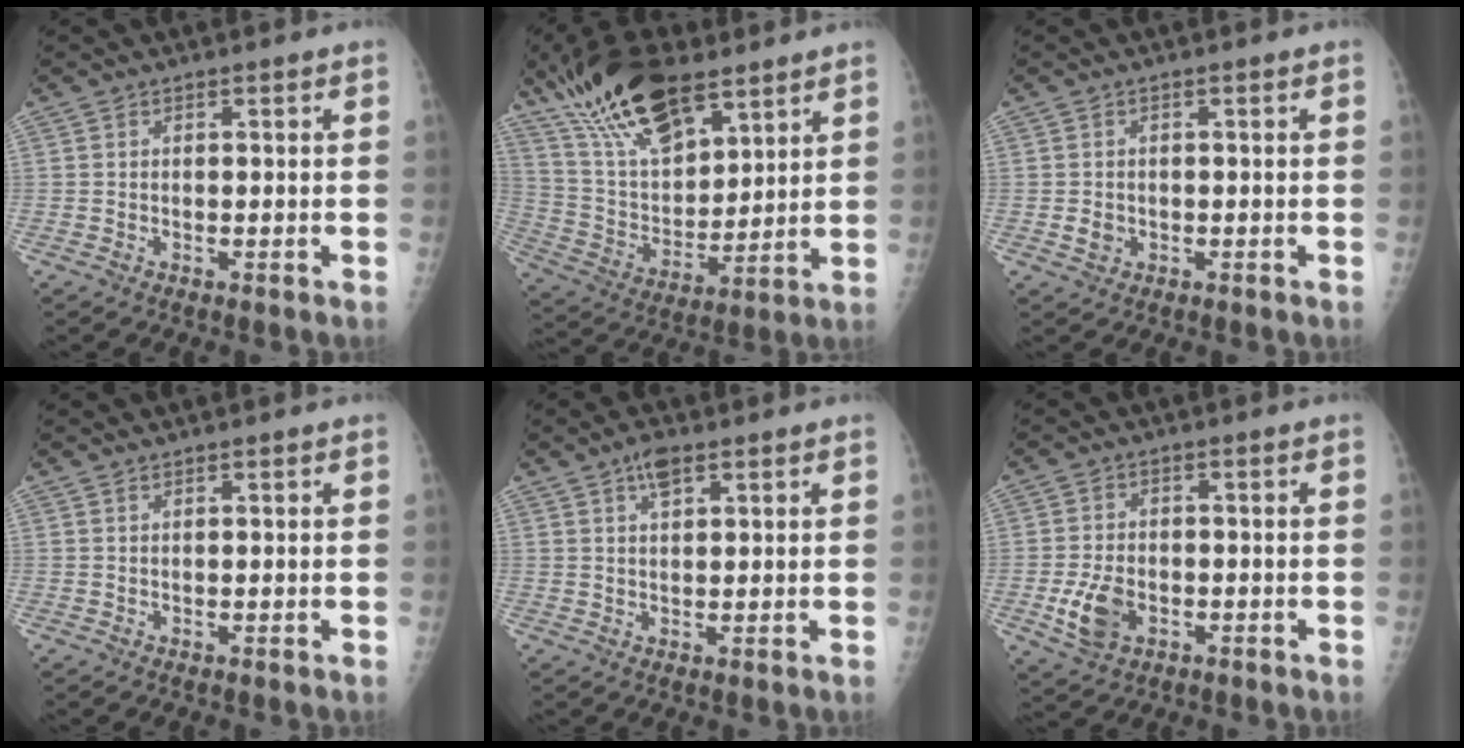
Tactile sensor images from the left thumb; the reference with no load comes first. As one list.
[{"total": 19.9, "force": [13.6, 8.3, 12.0], "torque": [-0.190, -0.048, 0.257]}, {"total": 1.9, "force": [-0.1, 1.6, 0.9], "torque": [-0.009, 0.001, 0.000]}, {"total": 0.6, "force": [0.5, 0.1, 0.2], "torque": [-0.002, 0.003, 0.011]}, {"total": 3.8, "force": [2.3, 1.7, 2.5], "torque": [-0.035, -0.006, 0.040]}, {"total": 6.4, "force": [-1.9, 4.3, 4.3], "torque": [-0.075, 0.004, -0.031]}]